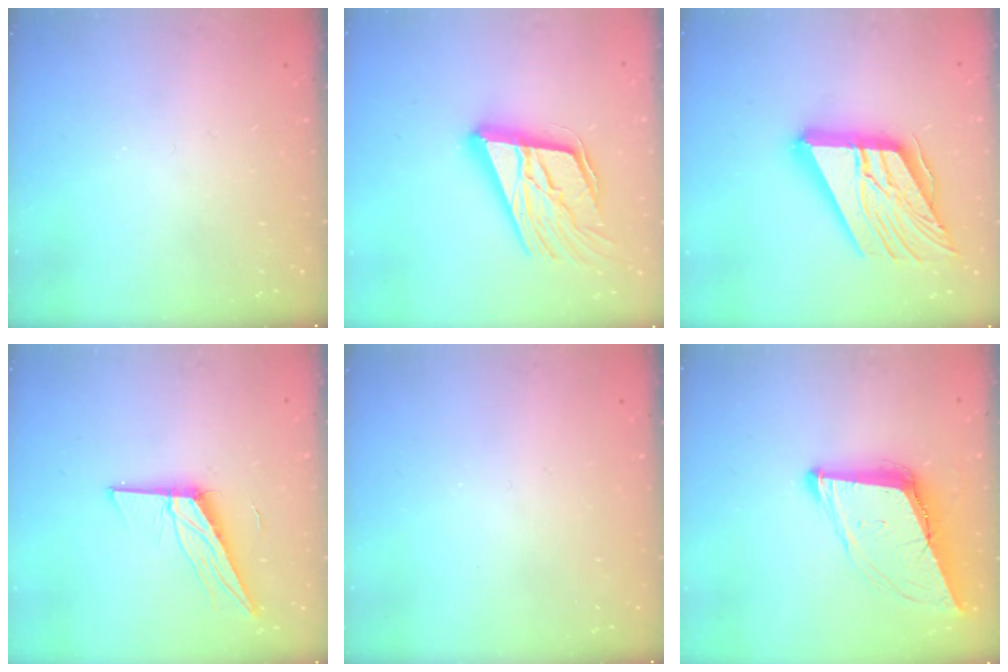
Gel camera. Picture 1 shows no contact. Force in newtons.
{"total": 23.6, "press": 23.1, "slide": 4.9}
{"total": 23.2, "press": 23.0, "slide": 2.7}
{"total": 12.7, "press": 12.6, "slide": 1.2}
{"total": 0.0}
{"total": 11.8, "press": 11.2, "slide": 3.8}